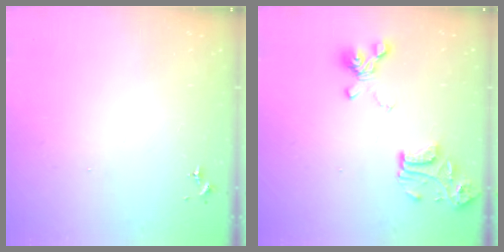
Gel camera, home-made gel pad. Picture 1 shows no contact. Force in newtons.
{"total": 15.9, "press": 15.8, "slide": 1.7}